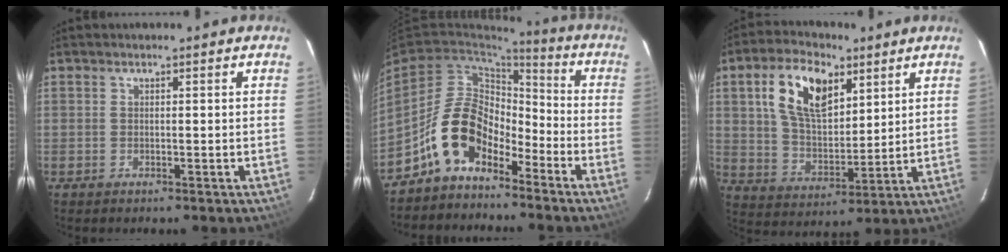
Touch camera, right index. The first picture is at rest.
{"total": 11.8, "force": [-7.6, 6.4, 6.4], "torque": [-0.126, 0.026, -0.143]}
{"total": 13.8, "force": [6.0, 7.7, 9.8], "torque": [-0.182, 0.020, 0.113]}